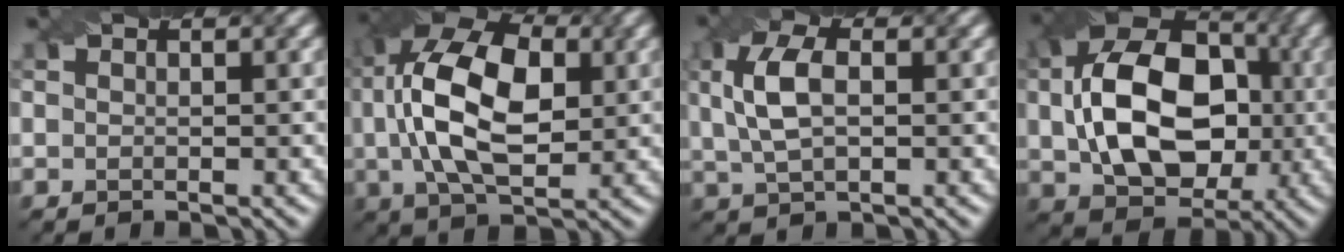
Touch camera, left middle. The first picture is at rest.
{"total": 12.3, "force": [1.7, 6.7, 10.2], "torque": [-0.201, 0.022, 0.023]}
{"total": 4.8, "force": [0.8, 2.4, 4.0], "torque": [-0.097, 0.009, 0.015]}
{"total": 12.9, "force": [0.6, 9.0, 9.3], "torque": [-0.180, -0.004, 0.020]}